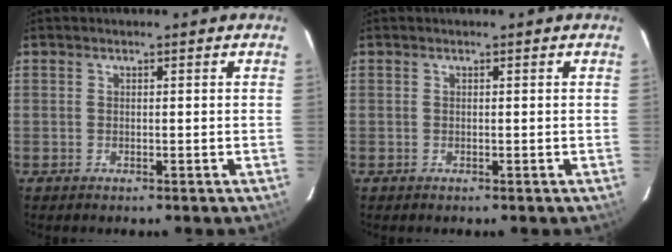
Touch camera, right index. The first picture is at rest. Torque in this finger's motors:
{"motor_torque": [0.00, 0.00, 0.01, 0.00]}